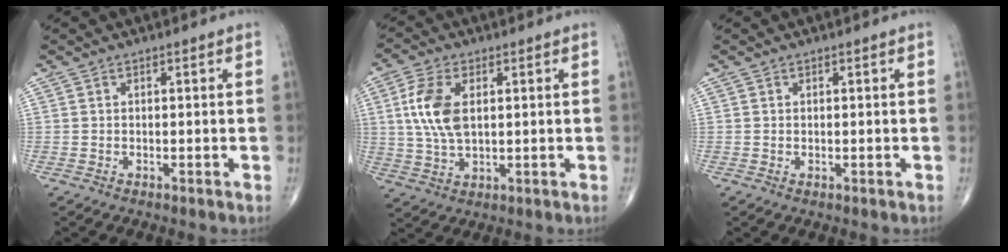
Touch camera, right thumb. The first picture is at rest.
{"total": 9.4, "force": [1.9, 5.1, 7.7], "torque": [-0.166, -0.002, 0.038]}
{"total": 0.0}